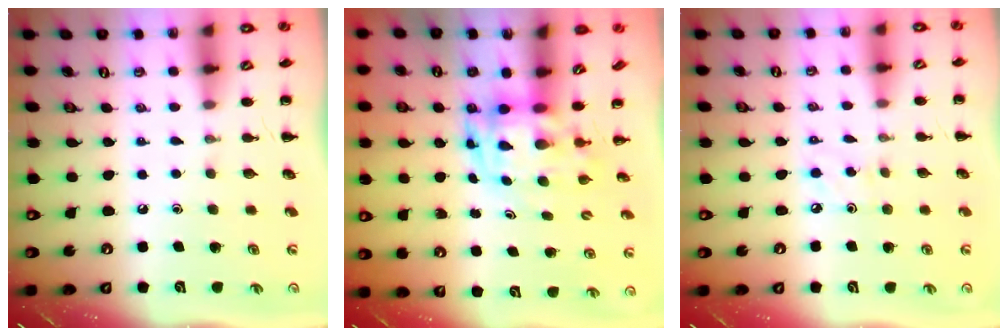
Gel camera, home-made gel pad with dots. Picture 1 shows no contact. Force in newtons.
{"total": 3.7, "press": 3.6, "slide": 0.8}
{"total": 4.4, "press": 4.2, "slide": 1.1}